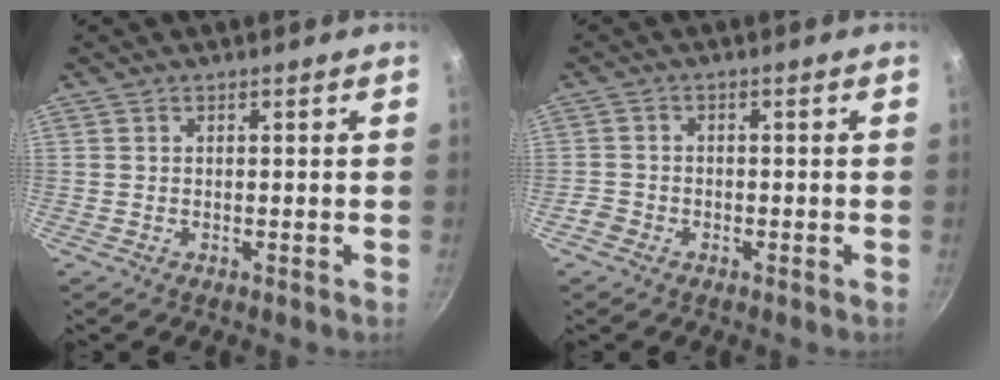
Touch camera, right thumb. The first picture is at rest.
{"total": 2.3, "force": [-1.5, 1.6, 0.5], "torque": [-0.011, 0.016, -0.030]}